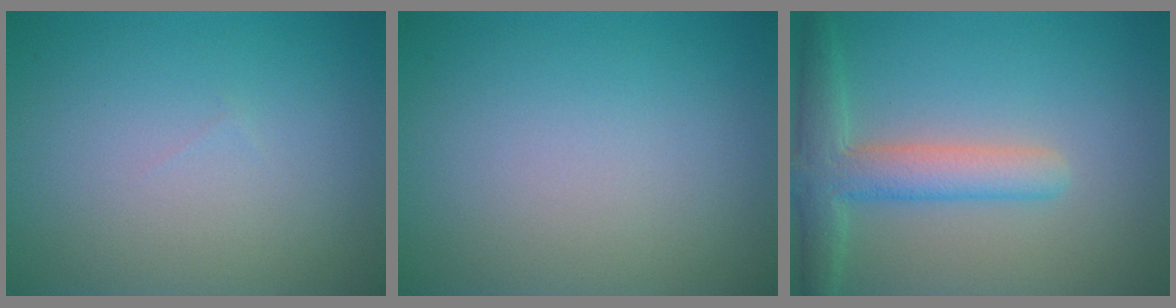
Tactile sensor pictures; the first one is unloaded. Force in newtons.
{"total": 0.0}
{"total": 4.5, "press": 4.5, "slide": 0.5}